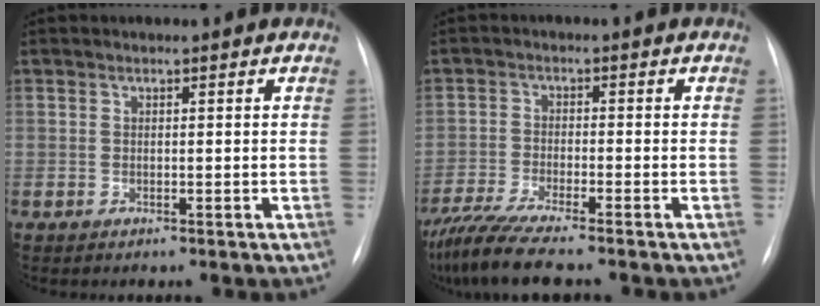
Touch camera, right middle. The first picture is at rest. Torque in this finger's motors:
{"motor_torque": [1.09, -1.05, 0.17, 0.09]}